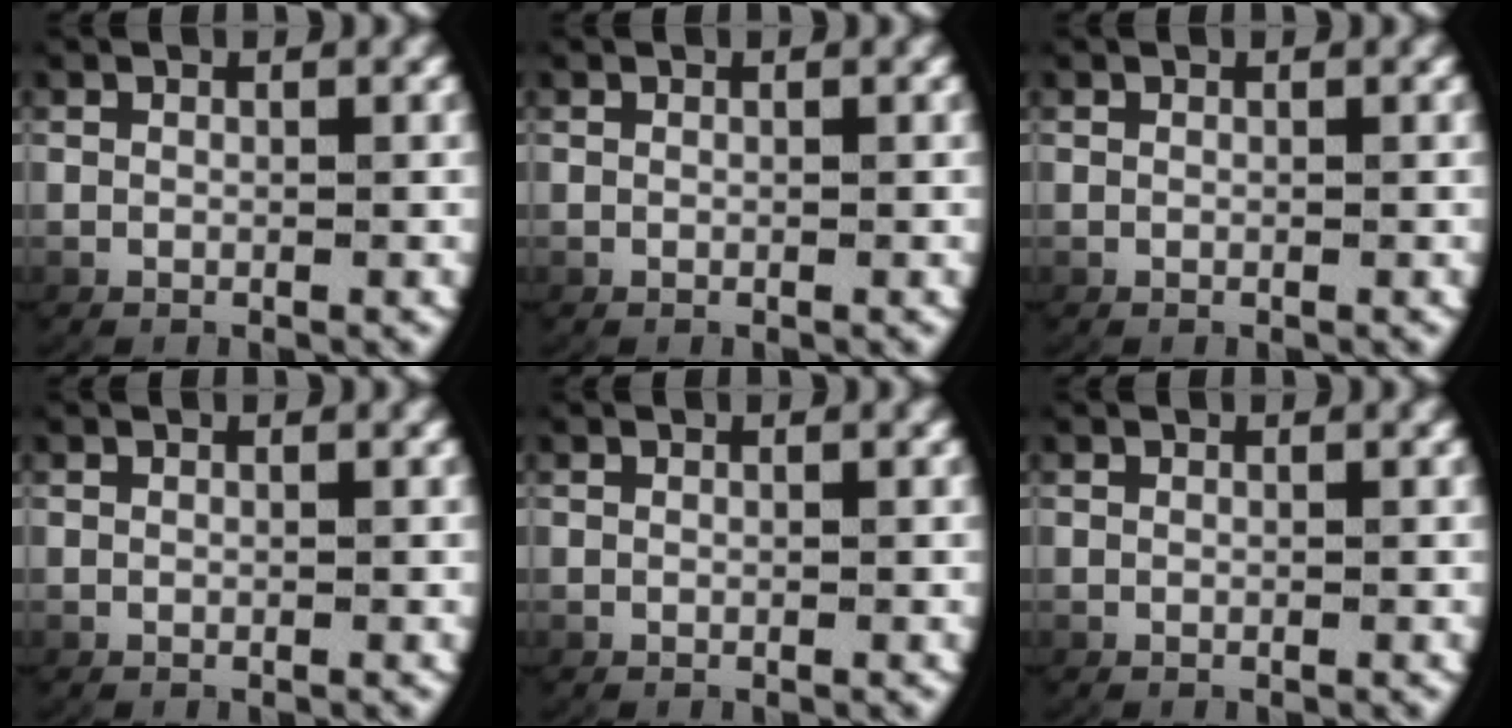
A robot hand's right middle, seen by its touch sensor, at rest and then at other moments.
{"total": 0.0}
{"total": 0.0}
{"total": 0.0}
{"total": 0.0}
{"total": 0.0}